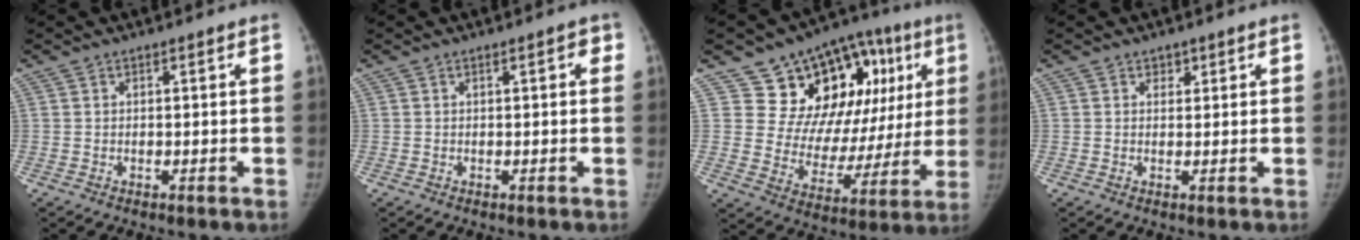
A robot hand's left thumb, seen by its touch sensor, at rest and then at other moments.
{"total": 1.8, "force": [0.6, 0.7, 1.5], "torque": [-0.012, 0.003, 0.005]}
{"total": 23.3, "force": [9.3, 14.7, 15.5], "torque": [-0.148, -0.006, 0.146]}
{"total": 1.5, "force": [0.9, 1.1, 0.3], "torque": [0.009, -0.006, 0.012]}